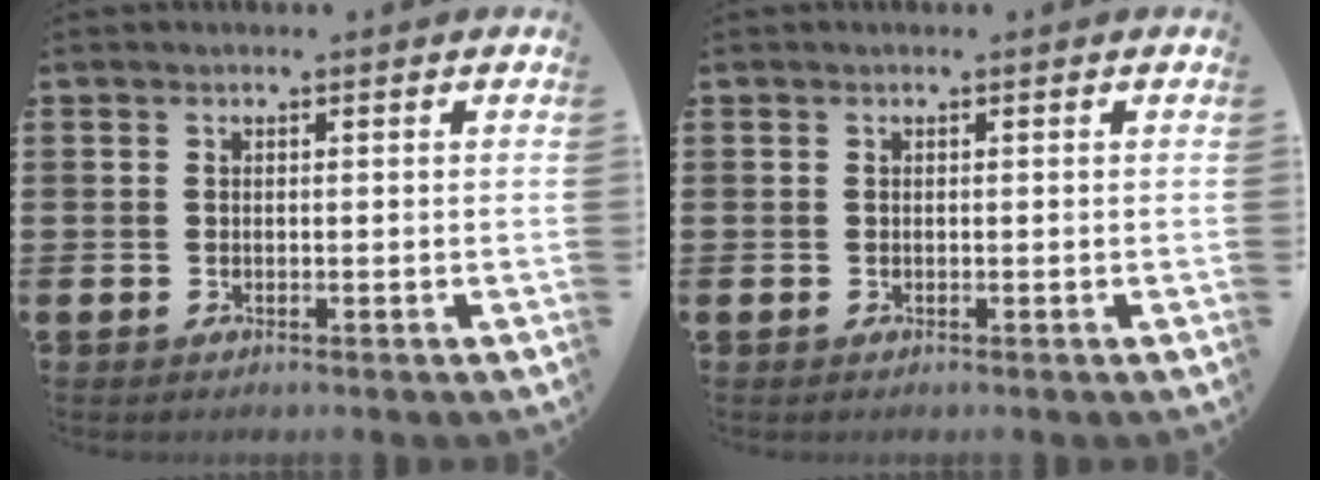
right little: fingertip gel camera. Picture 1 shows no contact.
{"total": 0.0}